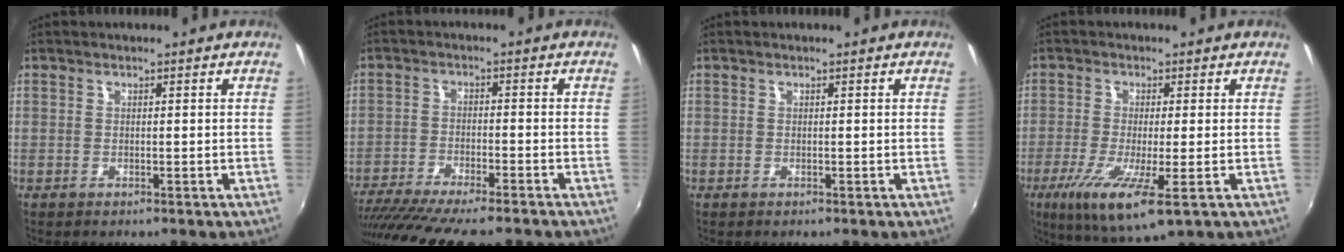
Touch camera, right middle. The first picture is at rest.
{"total": 15.1, "force": [-13.0, 1.3, 7.6], "torque": [-0.155, -0.044, -0.210]}
{"total": 0.0}
{"total": 11.0, "force": [-4.6, 1.6, 9.8], "torque": [-0.203, -0.044, -0.079]}